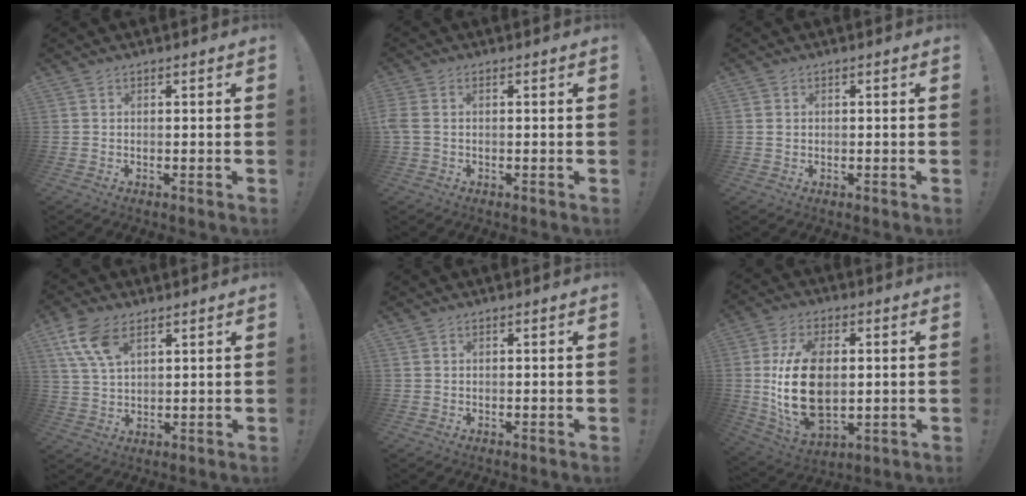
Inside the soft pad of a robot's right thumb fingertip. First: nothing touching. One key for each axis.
{"total": 2.6, "fx": 0.0, "fy": 1.5, "fz": 2.2, "tx": -0.049, "ty": 0.002, "tz": 0.002}
{"total": 1.1, "fx": 0.3, "fy": 1.0, "fz": 0.2, "tx": -0.004, "ty": 0.006, "tz": 0.006}
{"total": 11.1, "fx": 5.9, "fy": 6.2, "fz": 7.0, "tx": -0.133, "ty": -0.014, "tz": 0.115}
{"total": 0.7, "fx": 0.5, "fy": 0.5, "fz": 0.2, "tx": -0.007, "ty": 0.003, "tz": 0.010}
{"total": 19.9, "fx": 1.2, "fy": 12.1, "fz": 15.7, "tx": -0.298, "ty": -0.010, "tz": 0.027}